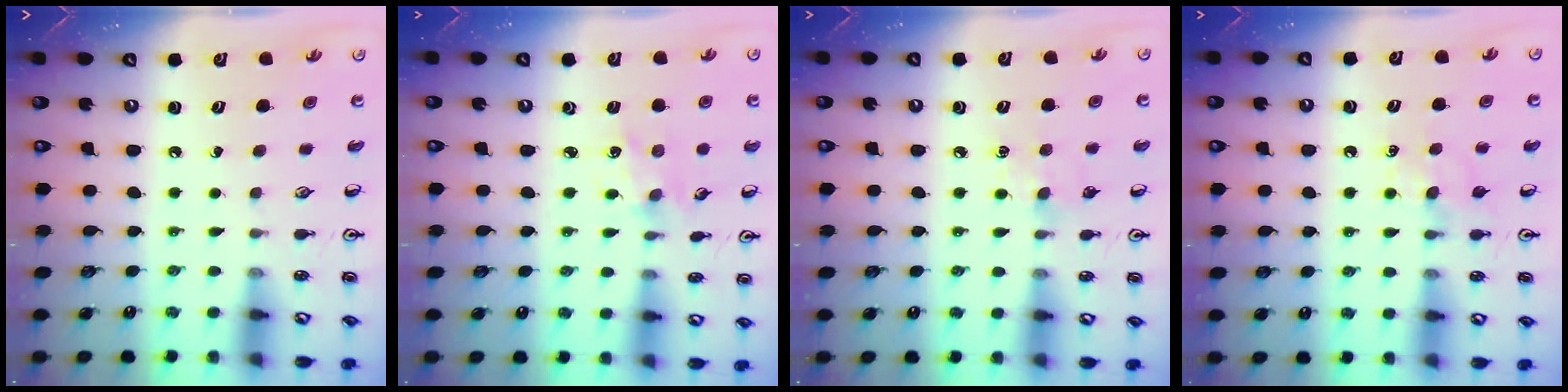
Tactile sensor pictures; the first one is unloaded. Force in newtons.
{"total": 2.6, "press": 2.6, "slide": 0.4}
{"total": 6.5, "press": 6.4, "slide": 1.1}
{"total": 6.5, "press": 6.4, "slide": 0.6}